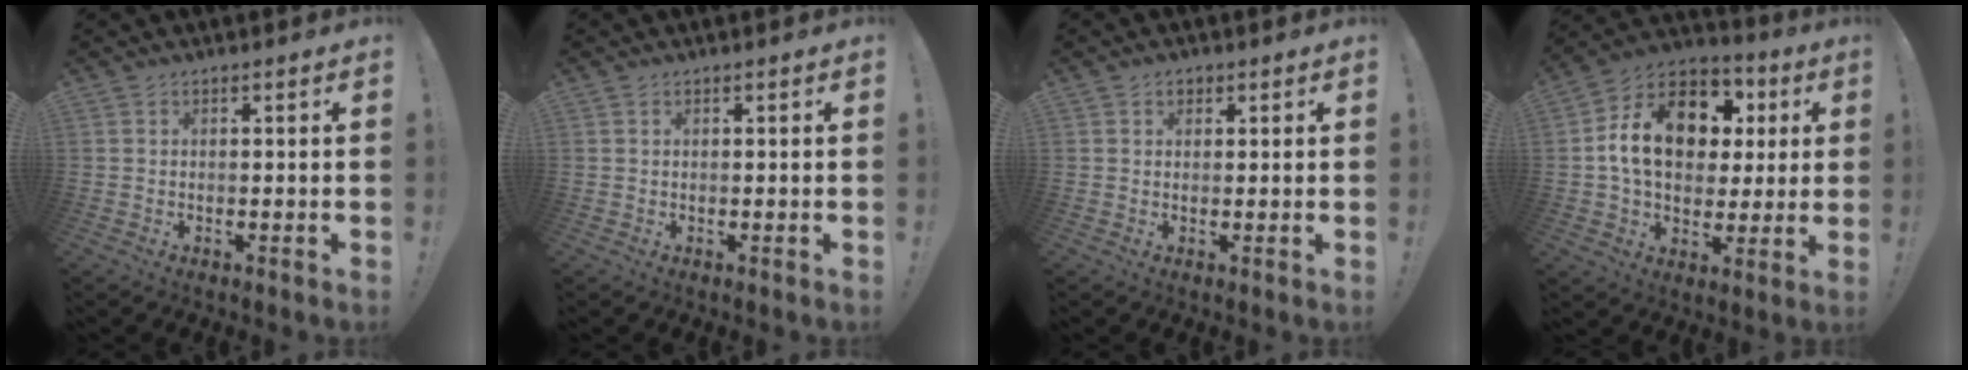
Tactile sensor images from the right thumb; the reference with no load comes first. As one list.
[{"total": 0.0}, {"total": 1.6, "force": [0.6, 1.3, 0.6], "torque": [-0.004, -0.001, 0.010]}, {"total": 18.5, "force": [3.9, 13.6, 11.9], "torque": [-0.174, 0.004, 0.078]}]